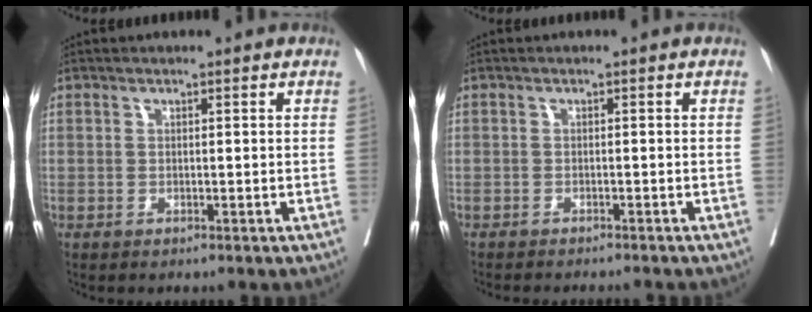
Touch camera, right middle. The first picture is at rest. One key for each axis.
{"total": 6.3, "fx": -5.8, "fy": 0.6, "fz": 2.4, "tx": -0.019, "ty": -0.011, "tz": -0.073}